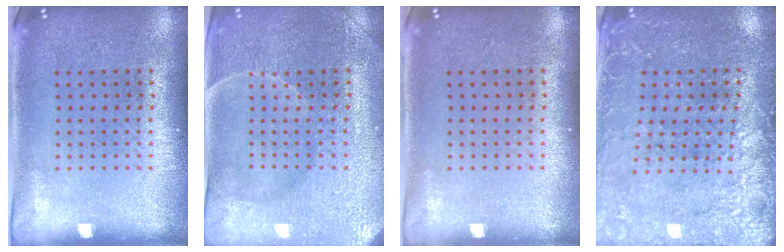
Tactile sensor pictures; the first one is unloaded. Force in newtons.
{"total": 3.7, "press": 3.7, "slide": 0.6}
{"total": 0.0}
{"total": 2.7, "press": 2.7, "slide": 0.3}